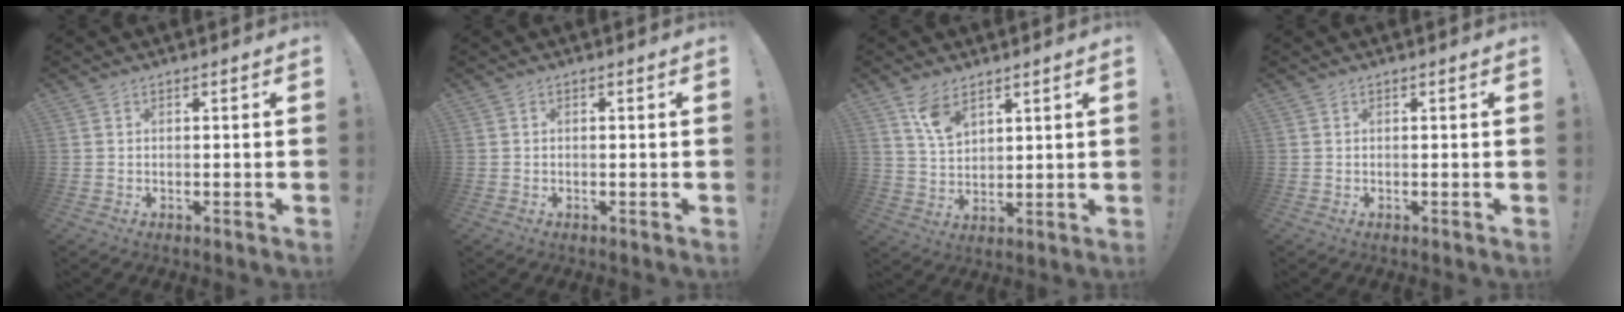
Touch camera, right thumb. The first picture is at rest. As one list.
[{"total": 0.0}, {"total": 7.6, "force": [5.0, 4.0, 4.1], "torque": [-0.064, -0.027, 0.091]}, {"total": 0.0}]